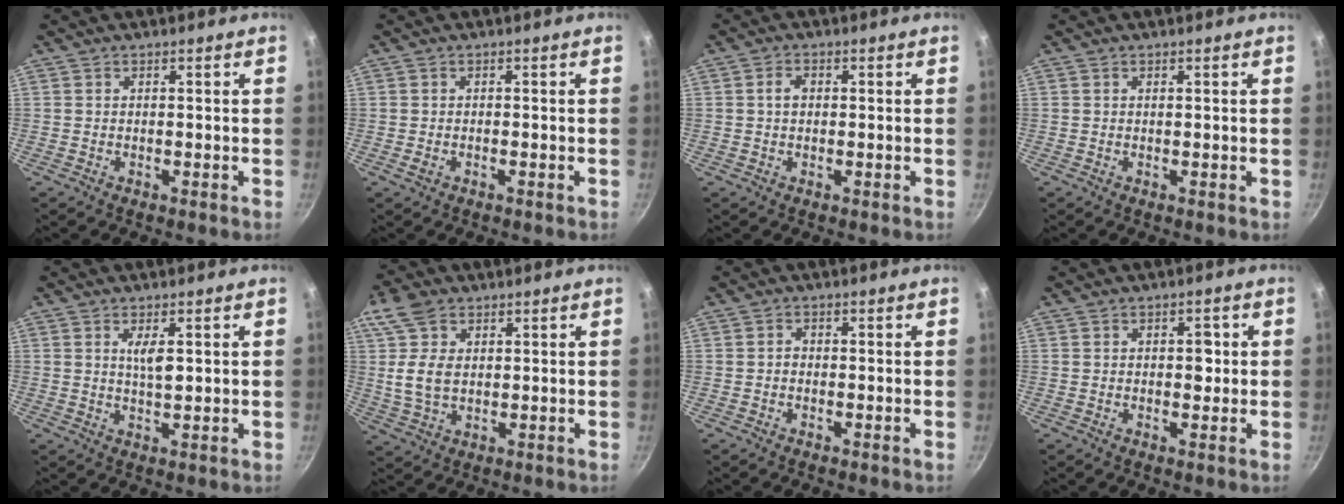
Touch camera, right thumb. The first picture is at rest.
{"total": 1.0, "force": [-0.5, 0.6, 0.6], "torque": [-0.016, 0.004, -0.009]}
{"total": 2.2, "force": [0.2, 1.5, 1.5], "torque": [-0.022, 0.007, 0.002]}
{"total": 0.0}
{"total": 3.6, "force": [1.1, 1.2, 3.2], "torque": [-0.054, -0.007, 0.022]}
{"total": 9.2, "force": [2.5, 6.0, 6.4], "torque": [-0.117, -0.008, 0.044]}
{"total": 1.0, "force": [-0.3, 0.9, 0.5], "torque": [-0.009, 0.005, -0.007]}
{"total": 2.7, "force": [0.3, 1.8, 2.0], "torque": [-0.011, 0.002, 0.003]}